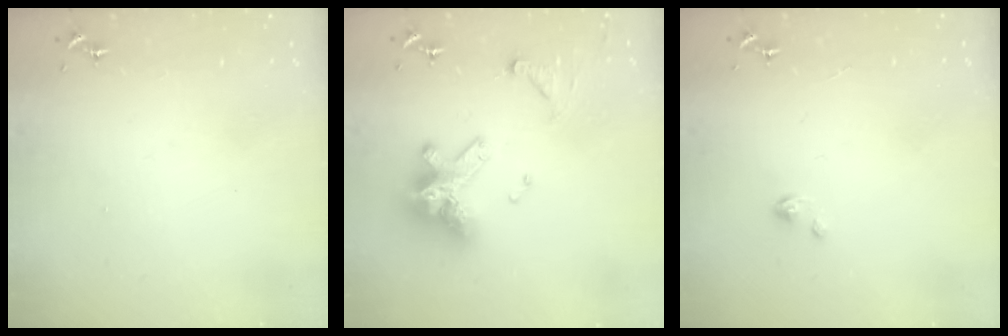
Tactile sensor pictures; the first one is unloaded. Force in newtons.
{"total": 15.0, "press": 15.0, "slide": 0.9}
{"total": 1.8, "press": 1.8, "slide": 0.2}